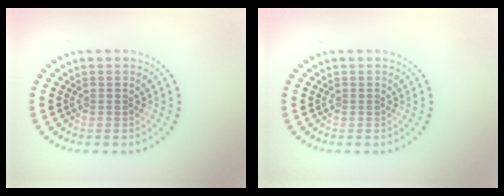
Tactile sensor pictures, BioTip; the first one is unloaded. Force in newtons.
{"total": 0.0}